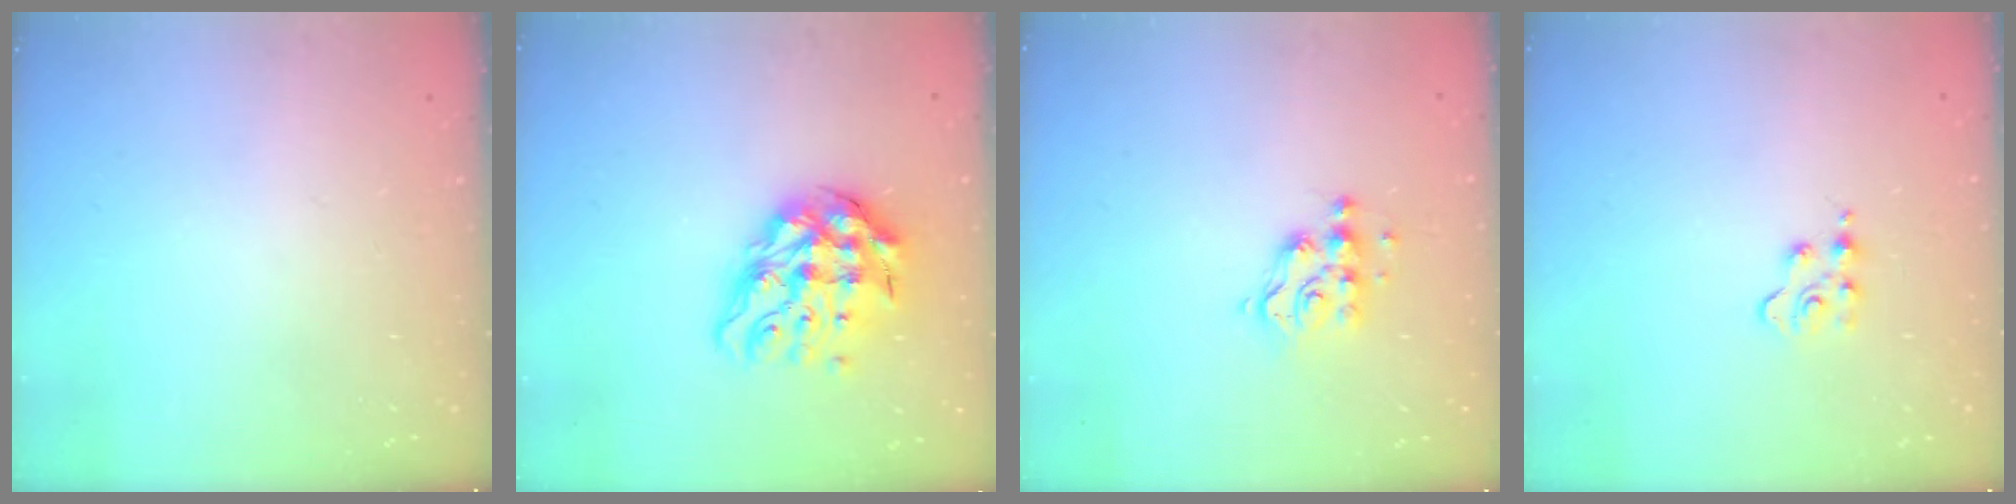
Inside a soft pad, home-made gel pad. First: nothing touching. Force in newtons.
{"total": 14.4, "press": 14.3, "slide": 1.8}
{"total": 7.1, "press": 7.1, "slide": 0.3}
{"total": 3.0, "press": 2.9, "slide": 0.4}